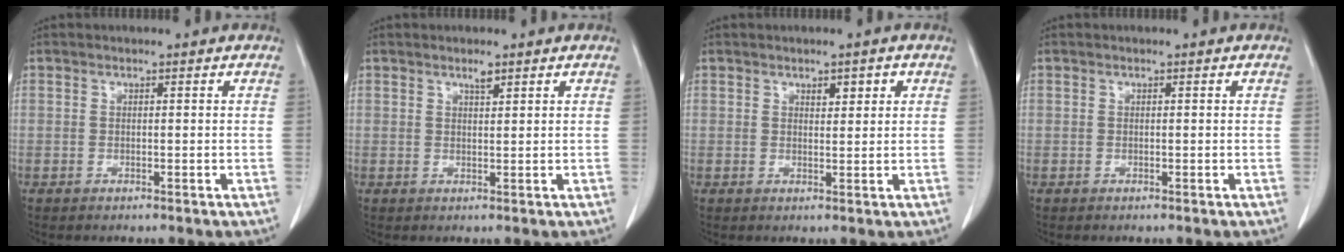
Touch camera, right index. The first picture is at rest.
{"total": 1.3, "force": [1.0, 0.2, 0.8], "torque": [-0.019, -0.003, 0.019]}
{"total": 2.0, "force": [1.1, 0.8, 1.5], "torque": [-0.022, 0.000, 0.017]}
{"total": 0.0}